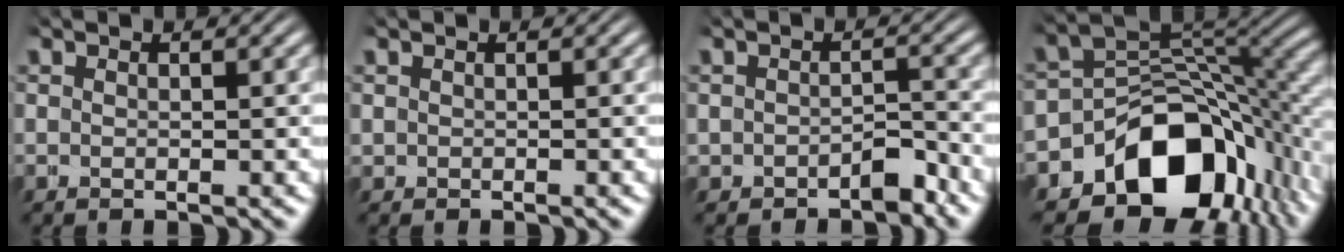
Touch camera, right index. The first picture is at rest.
{"total": 0.5, "force": [0.2, 0.3, -0.4], "torque": [0.007, 0.001, 0.007]}
{"total": 1.9, "force": [-1.3, 1.3, 0.4], "torque": [0.000, 0.005, -0.023]}
{"total": 15.3, "force": [-6.9, 10.1, 9.3], "torque": [-0.149, -0.023, -0.108]}